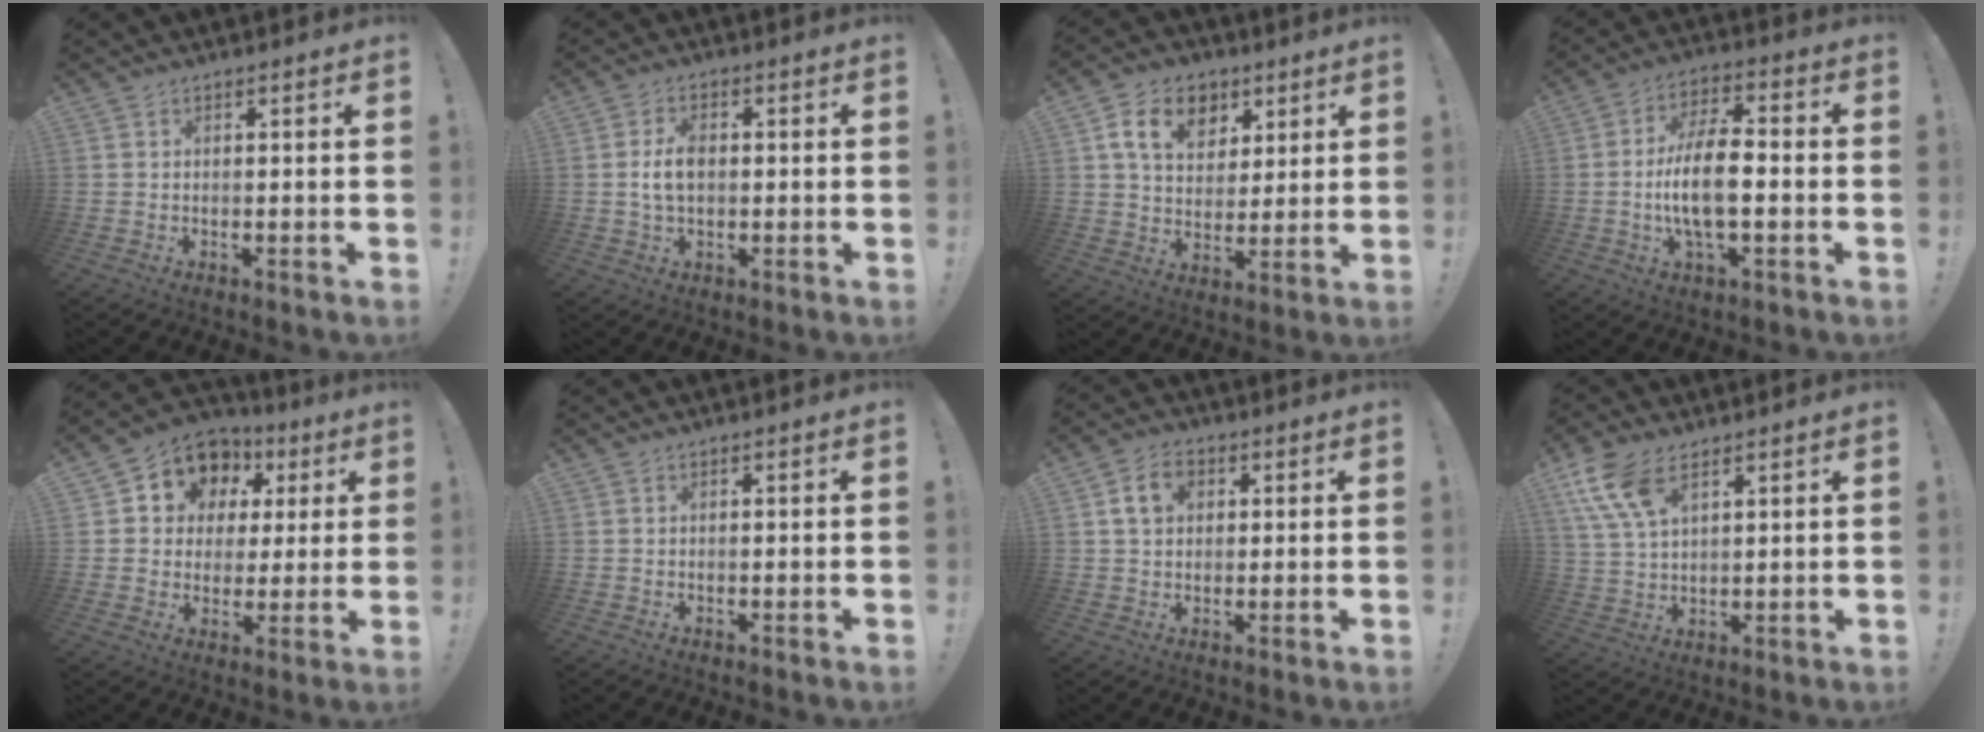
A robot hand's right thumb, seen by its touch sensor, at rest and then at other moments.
{"total": 5.7, "force": [-0.2, 3.3, 4.7], "torque": [-0.081, 0.002, -0.008]}
{"total": 13.4, "force": [6.1, 9.8, 6.8], "torque": [-0.103, -0.017, 0.118]}
{"total": 12.8, "force": [-2.4, 5.1, 11.4], "torque": [-0.230, 0.006, -0.048]}
{"total": 10.1, "force": [4.1, 8.5, 3.7], "torque": [-0.051, -0.026, 0.079]}
{"total": 0.0}
{"total": 7.2, "force": [2.3, 5.3, 4.2], "torque": [-0.060, 0.006, 0.042]}
{"total": 10.5, "force": [6.0, 5.1, 7.0], "torque": [-0.136, -0.019, 0.115]}